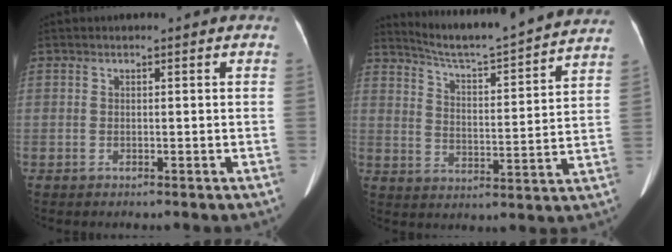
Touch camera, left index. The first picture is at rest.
{"total": 20.2, "force": [18.9, -0.3, 7.1], "torque": [-0.120, -0.034, 0.253]}